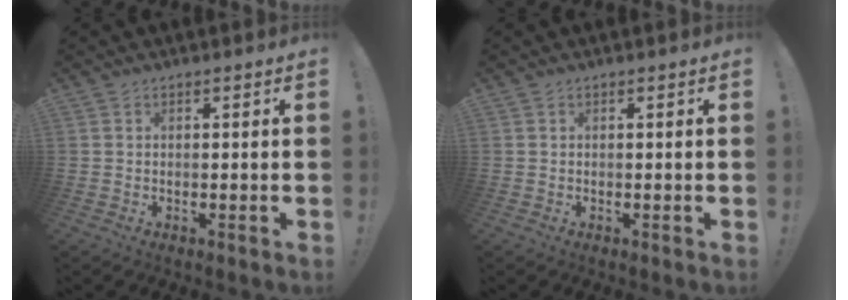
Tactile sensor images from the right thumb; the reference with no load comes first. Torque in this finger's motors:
{"motor_torque": [0.00, 0.00, -0.01, 0.00, 0.04]}